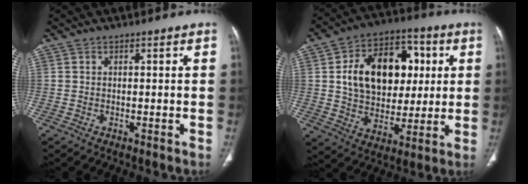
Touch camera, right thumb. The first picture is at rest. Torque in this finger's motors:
{"motor_torque": [0.13, 0.38, 0.48, -0.19, 0.26]}